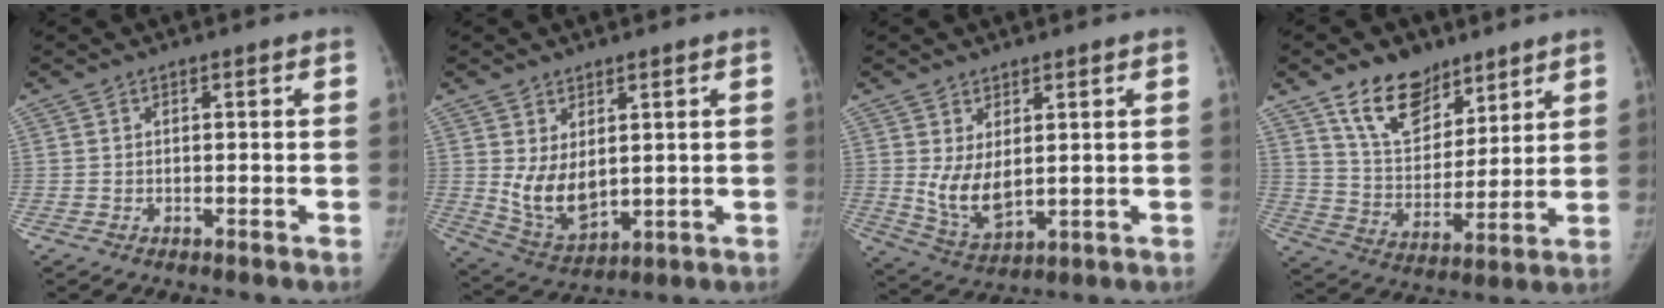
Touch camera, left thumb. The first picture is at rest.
{"total": 8.4, "force": [1.4, 5.2, 6.5], "torque": [-0.099, -0.025, 0.051]}
{"total": 7.3, "force": [1.2, 4.0, 5.9], "torque": [-0.100, -0.023, 0.042]}
{"total": 13.9, "force": [9.5, 8.2, 6.0], "torque": [-0.062, -0.058, 0.175]}